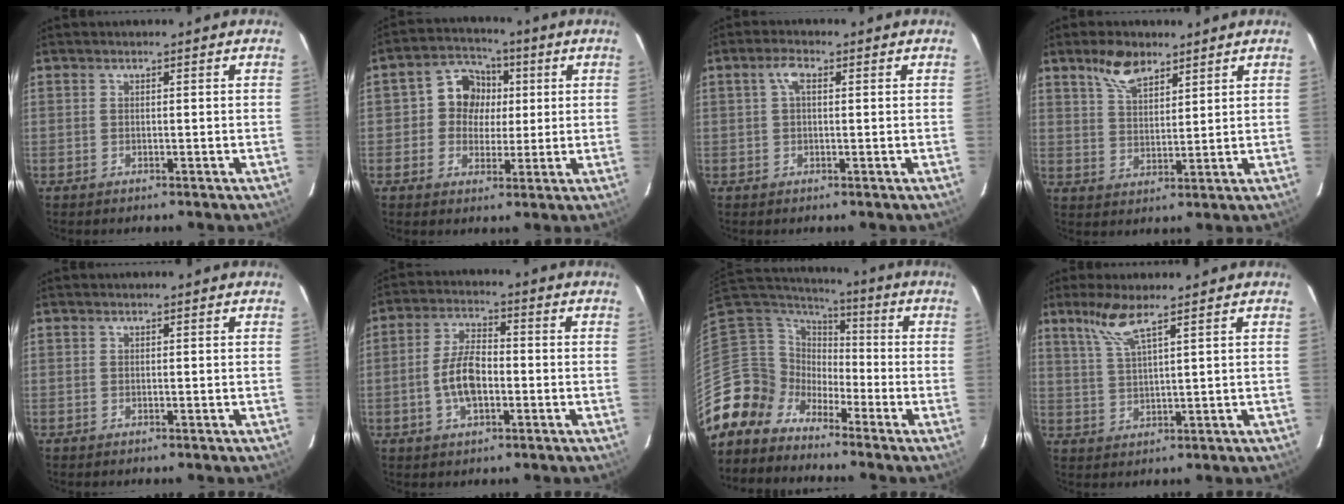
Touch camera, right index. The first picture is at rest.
{"total": 7.0, "force": [0.5, 6.6, 2.2], "torque": [-0.038, 0.024, 0.004]}
{"total": 2.3, "force": [0.8, 0.8, 2.0], "torque": [-0.042, 0.008, 0.014]}
{"total": 6.5, "force": [4.9, 2.6, 3.3], "torque": [-0.055, 0.004, 0.093]}
{"total": 0.0}
{"total": 5.6, "force": [-1.3, 3.1, 4.4], "torque": [-0.088, 0.008, -0.020]}
{"total": 8.8, "force": [-6.4, 6.0, -0.5], "torque": [-0.011, 0.042, -0.148]}
{"total": 5.3, "force": [3.9, -0.5, 3.6], "torque": [-0.078, -0.002, 0.082]}